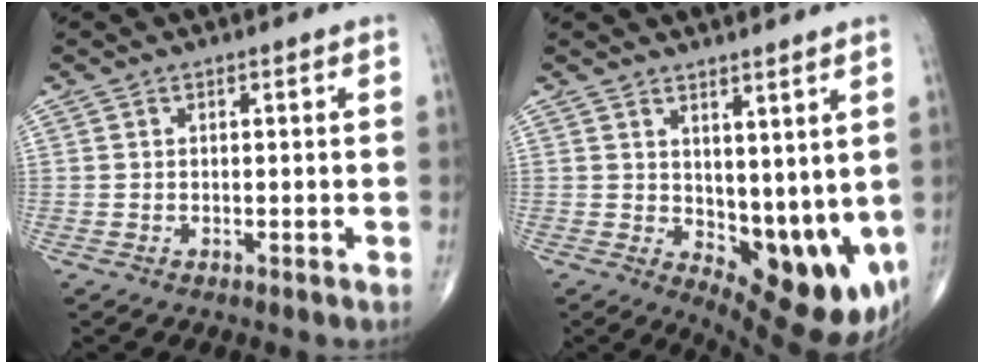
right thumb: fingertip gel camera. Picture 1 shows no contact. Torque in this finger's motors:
{"motor_torque": [-0.38, 1.16, 0.04, -0.29, -0.04]}